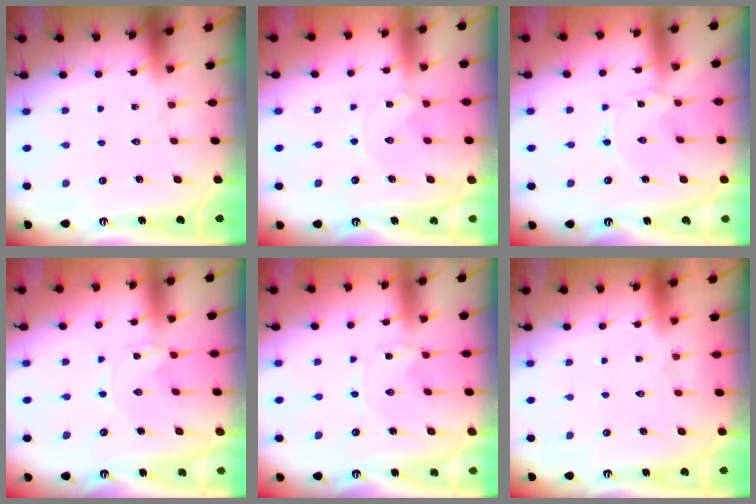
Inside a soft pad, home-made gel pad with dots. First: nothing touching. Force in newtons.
{"total": 1.4, "press": 1.4, "slide": 0.2}
{"total": 0.0}
{"total": 0.0}
{"total": 0.0}
{"total": 1.6, "press": 1.6, "slide": 0.1}